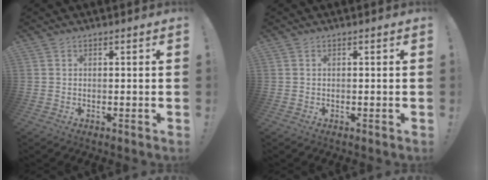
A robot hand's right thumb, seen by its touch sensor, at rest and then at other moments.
{"total": 0.0}